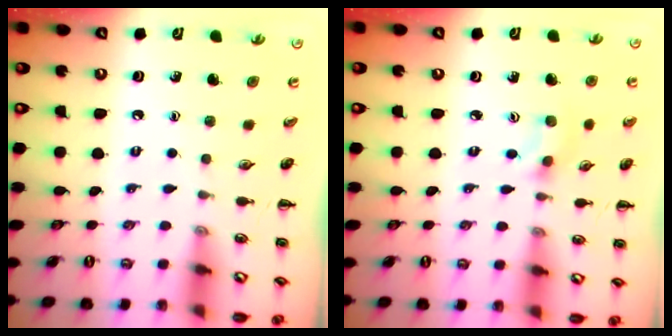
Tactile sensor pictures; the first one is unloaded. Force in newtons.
{"total": 1.6, "press": 1.5, "slide": 0.5}